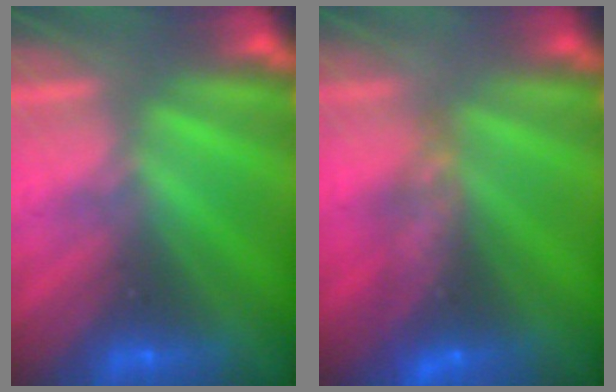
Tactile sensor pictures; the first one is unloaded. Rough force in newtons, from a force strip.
{"total": 8.6}